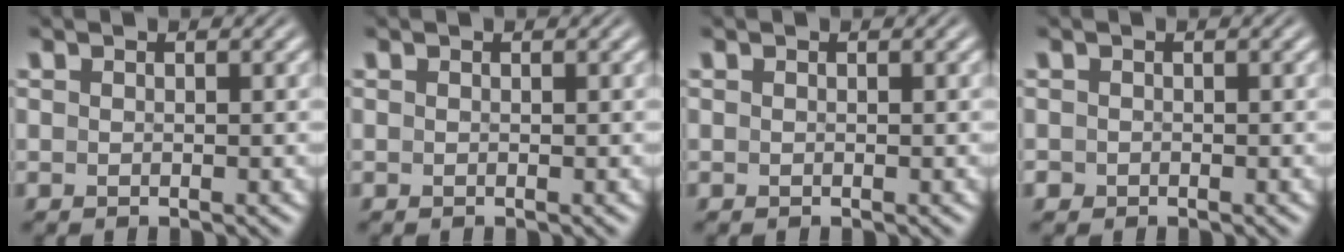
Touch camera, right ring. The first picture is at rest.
{"total": 0.0}
{"total": 0.0}
{"total": 1.6, "force": [-0.8, 1.4, 0.1], "torque": [-0.013, -0.013, -0.009]}